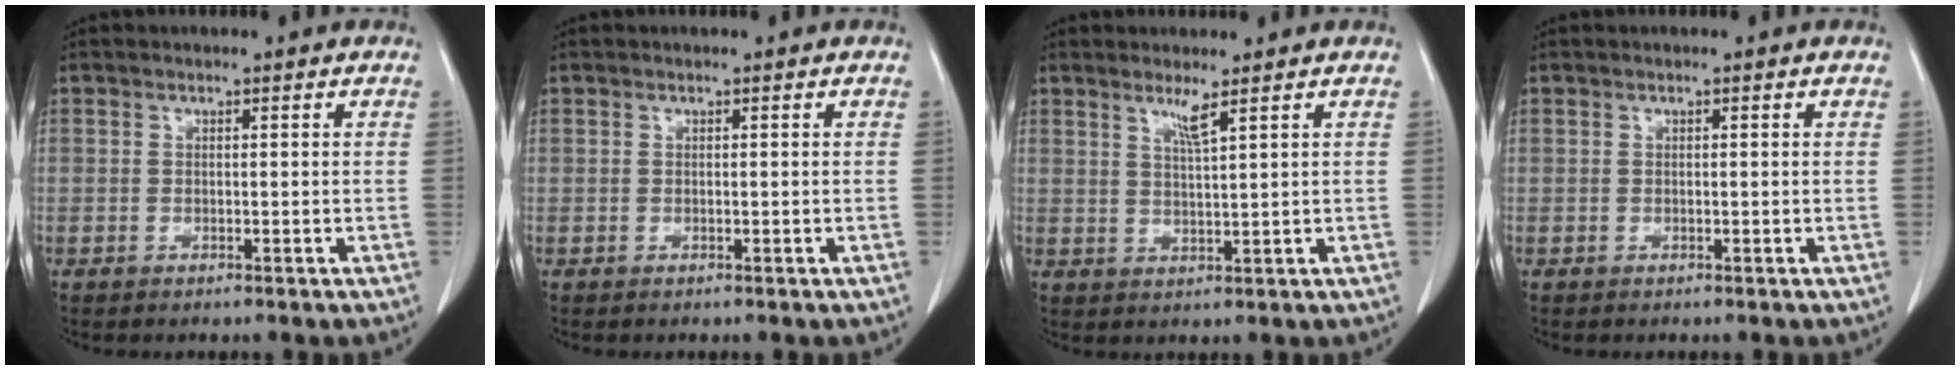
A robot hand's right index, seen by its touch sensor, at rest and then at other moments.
{"total": 0.0}
{"total": 2.7, "force": [1.8, -0.5, 2.0], "torque": [-0.039, -0.010, 0.038]}
{"total": 0.0}